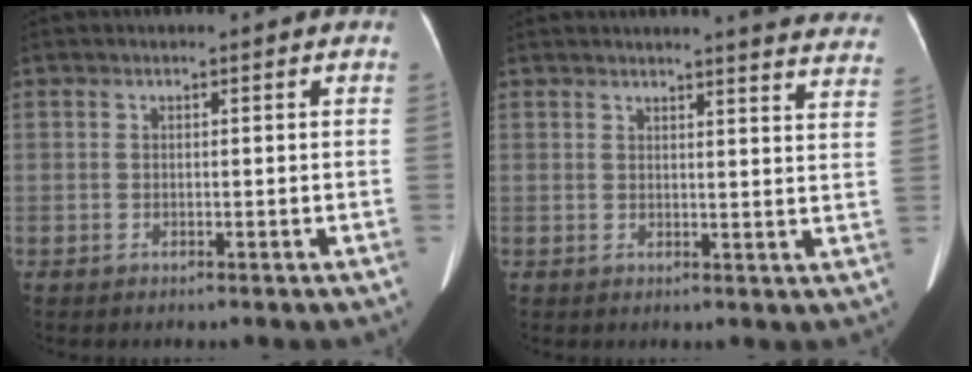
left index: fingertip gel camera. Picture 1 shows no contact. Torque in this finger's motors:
{"motor_torque": [0.19, -0.43, 0.05, 0.03]}